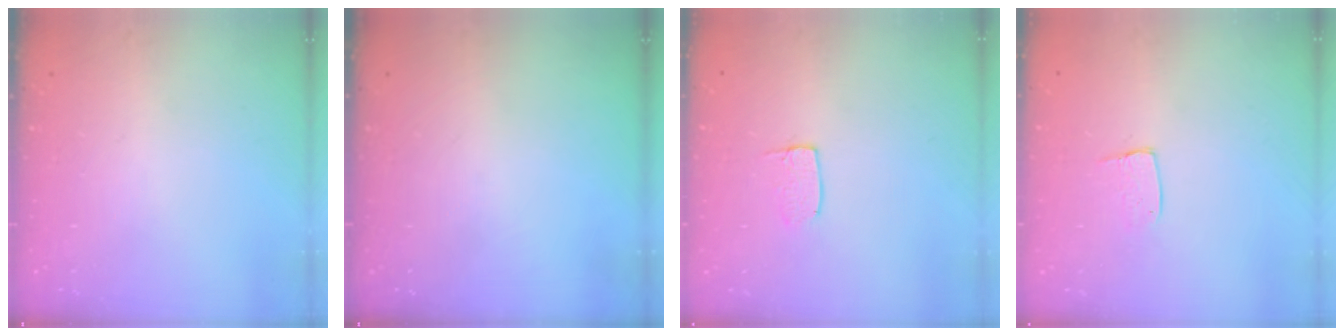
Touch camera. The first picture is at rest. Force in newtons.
{"total": 0.0}
{"total": 3.8, "press": 3.8, "slide": 0.2}
{"total": 5.2, "press": 5.2, "slide": 0.4}